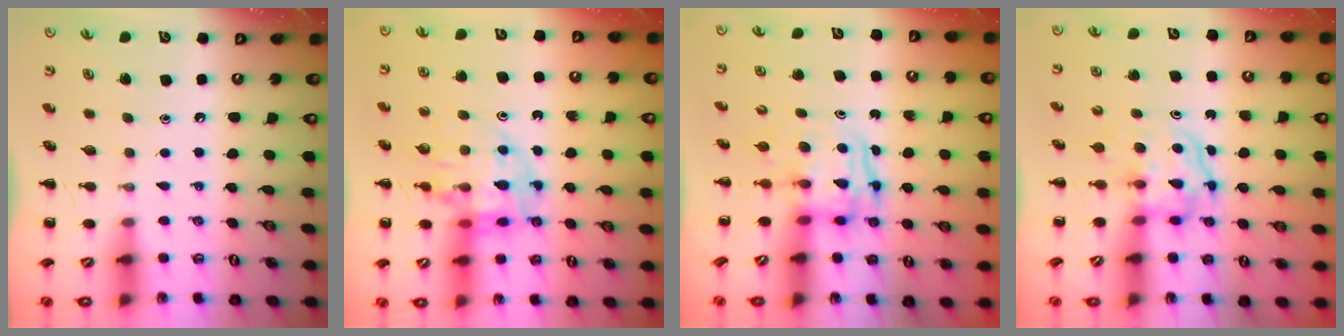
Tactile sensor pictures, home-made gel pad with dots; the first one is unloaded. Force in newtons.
{"total": 12.9, "press": 12.5, "slide": 3.3}
{"total": 3.9, "press": 3.8, "slide": 0.4}
{"total": 3.9, "press": 3.9, "slide": 0.2}